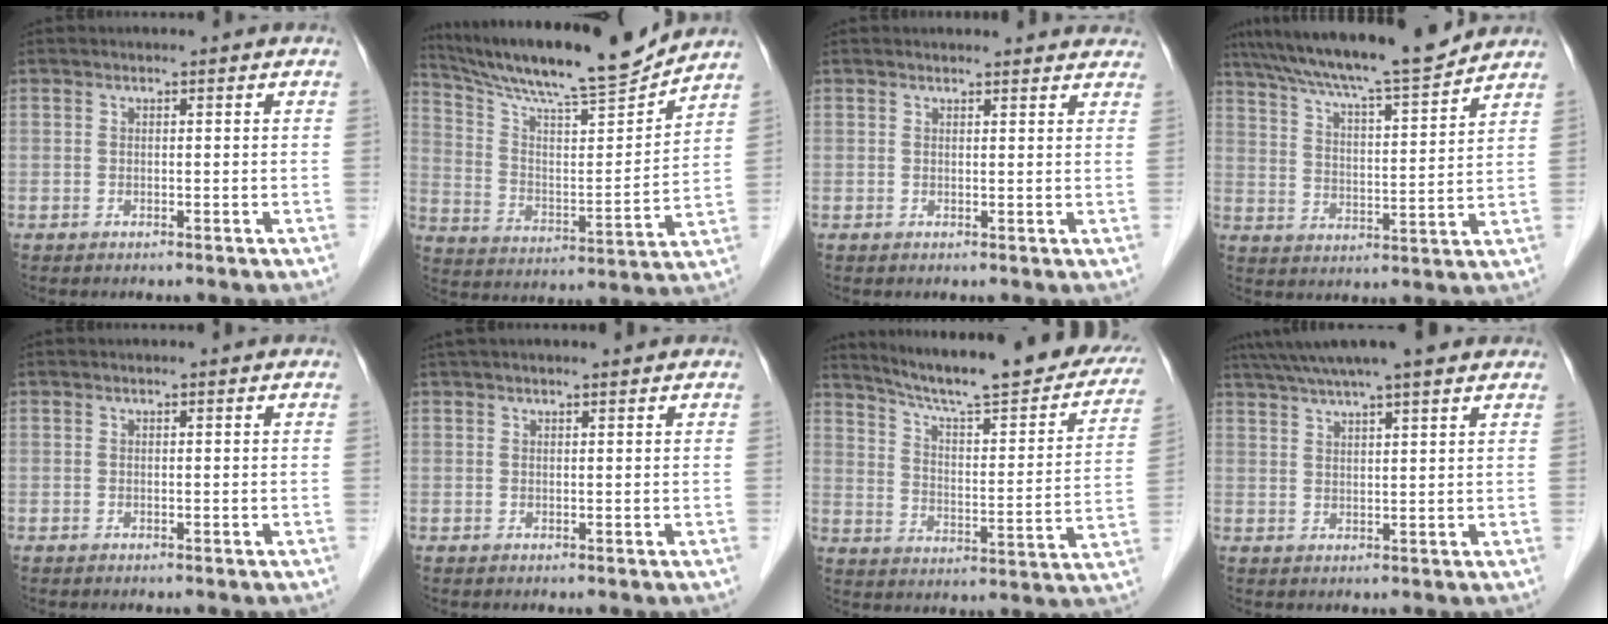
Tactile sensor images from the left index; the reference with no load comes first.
{"total": 18.1, "force": [16.6, 0.0, 7.1], "torque": [-0.135, -0.013, 0.272]}
{"total": 7.7, "force": [7.4, 1.4, 1.5], "torque": [-0.002, 0.006, 0.063]}
{"total": 15.6, "force": [14.1, 0.0, 6.8], "torque": [-0.116, 0.005, 0.220]}
{"total": 0.0}
{"total": 4.7, "force": [4.0, 0.2, 2.4], "torque": [-0.035, 0.035, 0.061]}
{"total": 27.0, "force": [22.8, 4.0, 14.0], "torque": [-0.206, -0.035, 0.296]}
{"total": 12.8, "force": [10.7, 0.8, 7.0], "torque": [-0.121, 0.043, 0.152]}